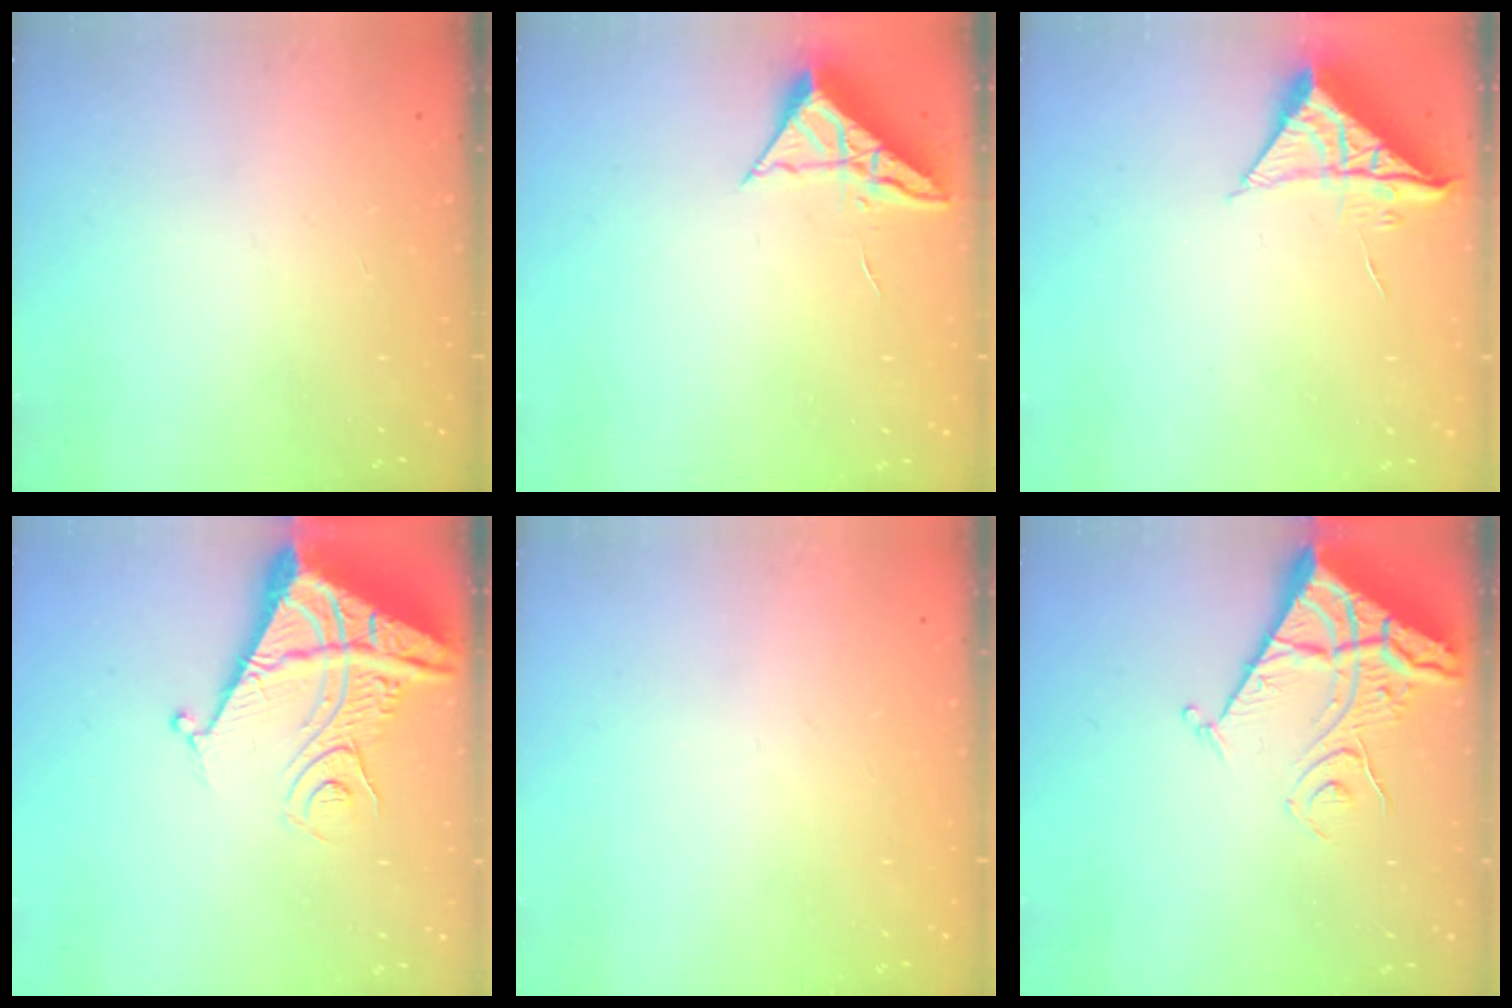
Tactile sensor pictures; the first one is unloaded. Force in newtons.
{"total": 6.9, "press": 6.9, "slide": 0.3}
{"total": 8.6, "press": 8.6, "slide": 0.2}
{"total": 11.4, "press": 11.3, "slide": 1.3}
{"total": 0.0}
{"total": 11.3, "press": 11.3, "slide": 1.4}